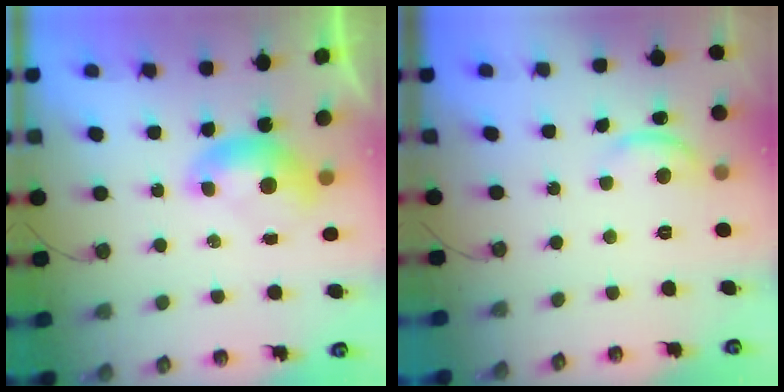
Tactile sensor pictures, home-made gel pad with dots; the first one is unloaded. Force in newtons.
{"total": 2.0, "press": 2.0, "slide": 0.4}